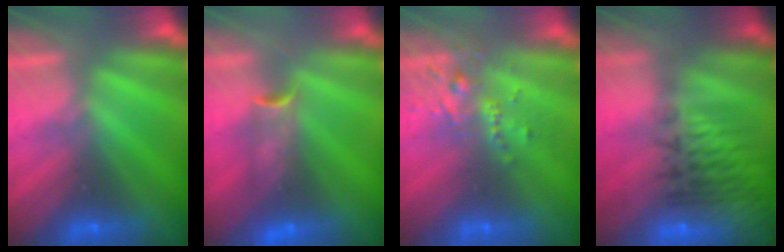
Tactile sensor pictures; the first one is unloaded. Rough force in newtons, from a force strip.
{"total": 7.7}
{"total": 2.6}
{"total": 12.7}